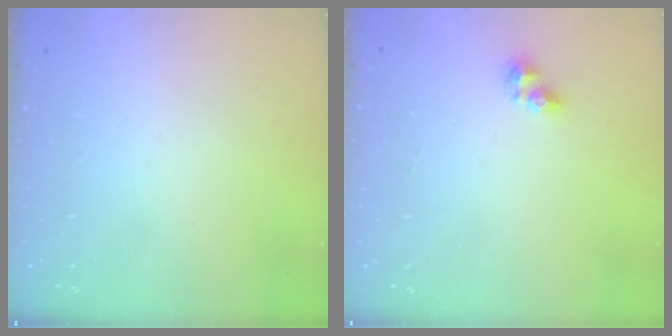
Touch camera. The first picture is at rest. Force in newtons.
{"total": 6.7, "press": 6.7, "slide": 0.8}